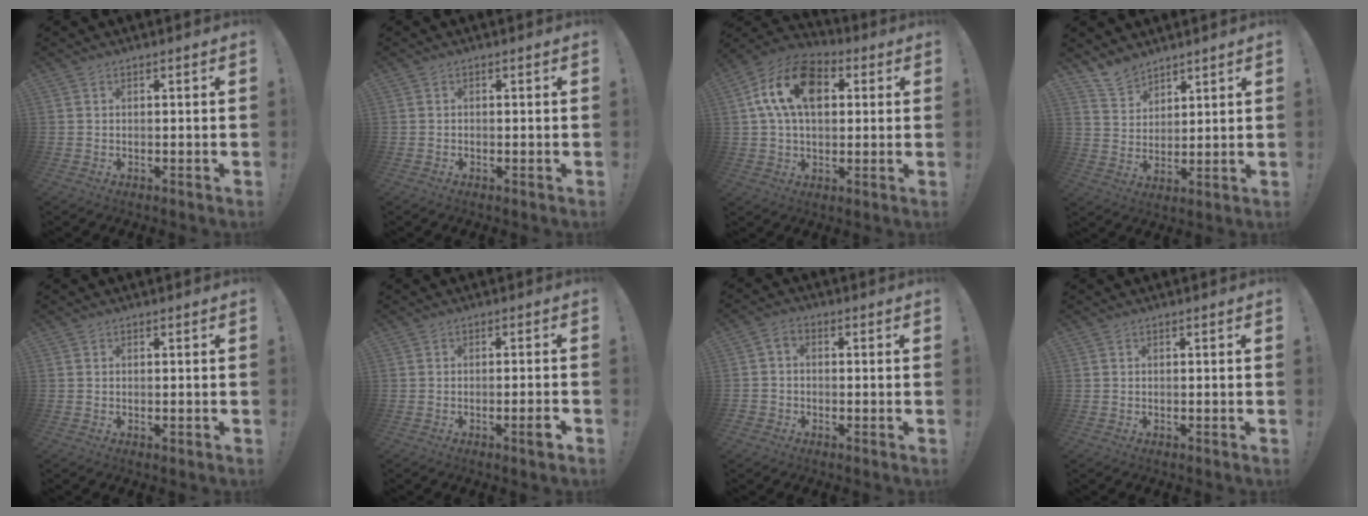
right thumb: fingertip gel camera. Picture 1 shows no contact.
{"total": 0.6, "force": [-0.5, 0.4, 0.0], "torque": [-0.011, 0.007, -0.006]}
{"total": 17.2, "force": [4.9, 11.0, 12.3], "torque": [-0.217, 0.007, 0.088]}
{"total": 8.2, "force": [7.1, 3.9, 1.3], "torque": [-0.038, -0.047, 0.141]}
{"total": 0.5, "force": [0.2, 0.5, 0.2], "torque": [-0.006, 0.002, 0.004]}
{"total": 5.8, "force": [-3.1, 0.2, 4.9], "torque": [-0.076, 0.007, -0.049]}
{"total": 3.0, "force": [-1.3, 2.5, 1.2], "torque": [-0.031, 0.013, -0.020]}
{"total": 0.0}